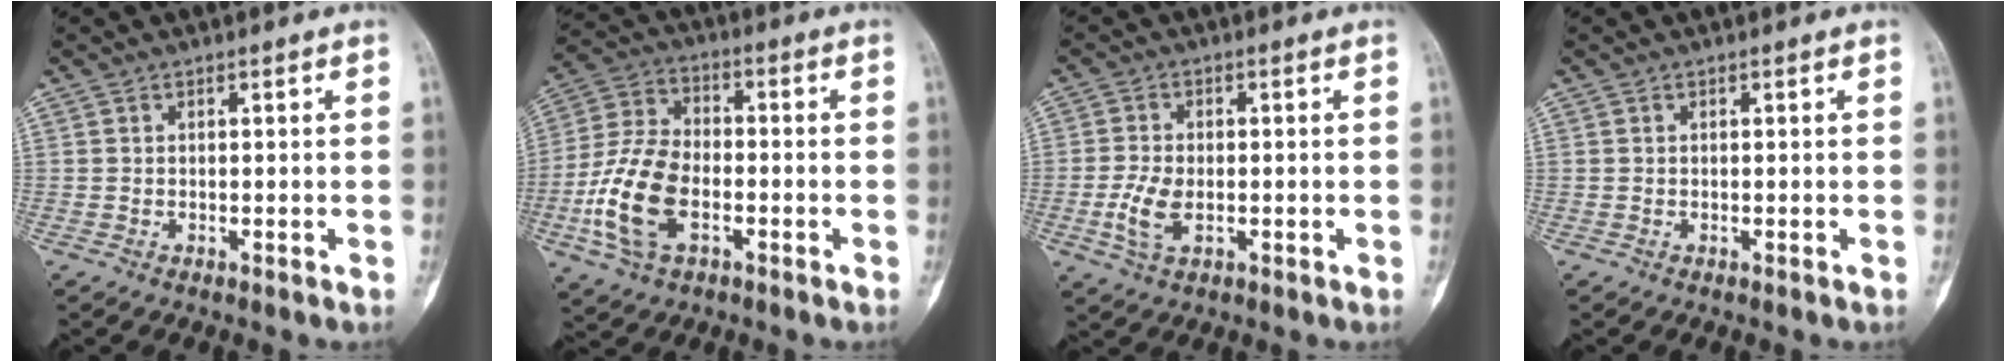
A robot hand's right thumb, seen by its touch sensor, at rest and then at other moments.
{"total": 14.5, "force": [-4.2, 8.7, 10.8], "torque": [-0.221, 0.021, -0.084]}
{"total": 5.9, "force": [-1.3, 3.4, 4.6], "torque": [-0.101, 0.002, -0.025]}
{"total": 0.0}